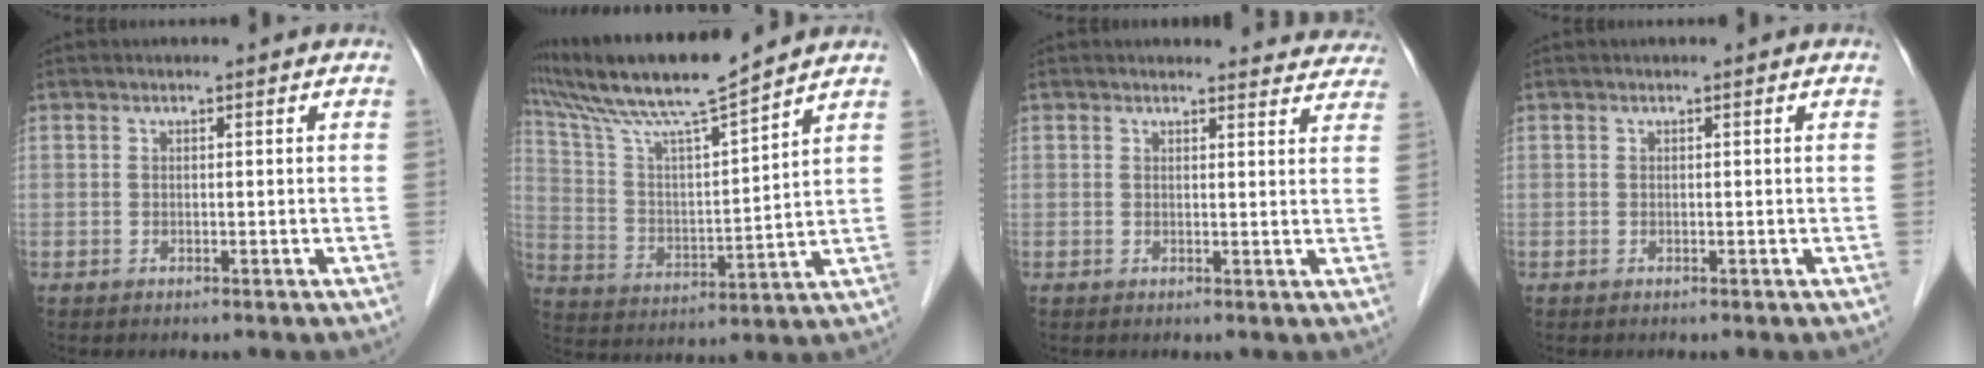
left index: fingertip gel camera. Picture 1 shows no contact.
{"total": 14.4, "force": [12.4, -0.7, 7.2], "torque": [-0.144, 0.014, 0.227]}
{"total": 9.1, "force": [8.8, 2.5, 0.5], "torque": [0.033, -0.006, 0.064]}
{"total": 0.0}